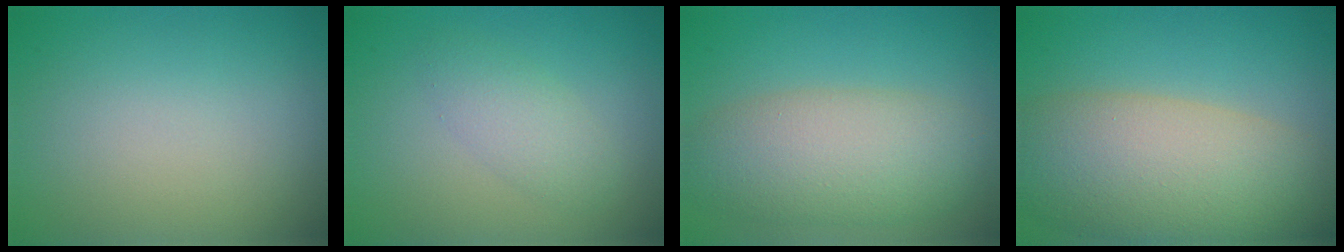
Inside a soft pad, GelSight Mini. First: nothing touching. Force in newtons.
{"total": 2.5, "press": 2.5, "slide": 0.1}
{"total": 6.9, "press": 6.9, "slide": 0.4}
{"total": 10.1, "press": 10.1, "slide": 0.9}